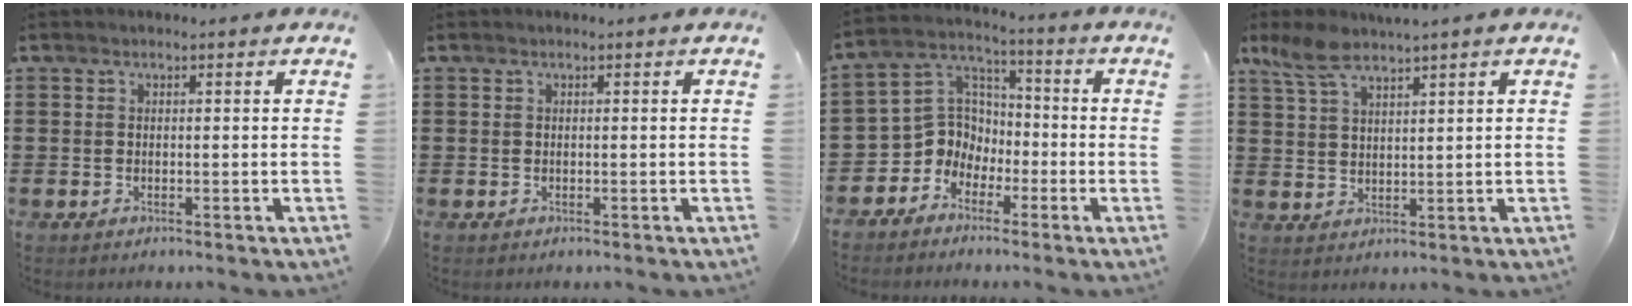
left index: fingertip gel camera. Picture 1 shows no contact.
{"total": 0.0}
{"total": 7.1, "force": [-2.9, 6.3, 1.5], "torque": [-0.070, 0.002, -0.065]}
{"total": 5.1, "force": [3.8, 1.0, 3.2], "torque": [-0.072, -0.003, 0.071]}